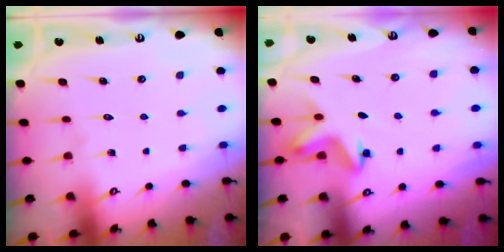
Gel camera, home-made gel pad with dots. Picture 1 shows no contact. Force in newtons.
{"total": 4.6, "press": 4.5, "slide": 0.4}